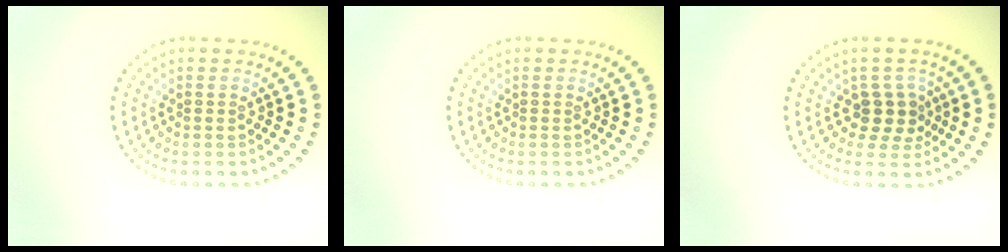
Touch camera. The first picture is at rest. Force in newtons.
{"total": 0.0}
{"total": 2.5, "press": 2.0, "slide": 1.4}